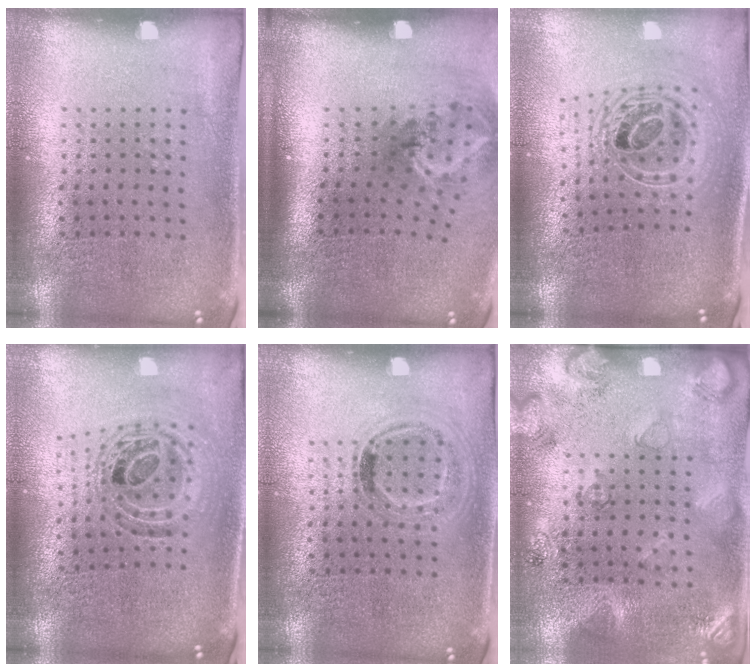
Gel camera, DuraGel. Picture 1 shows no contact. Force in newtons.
{"total": 2.0, "press": 1.4, "slide": 1.5}
{"total": 2.3, "press": 1.8, "slide": 1.5}
{"total": 1.0, "press": 0.9, "slide": 0.2}
{"total": 1.0, "press": 0.9, "slide": 0.3}
{"total": 2.5, "press": 2.0, "slide": 1.5}